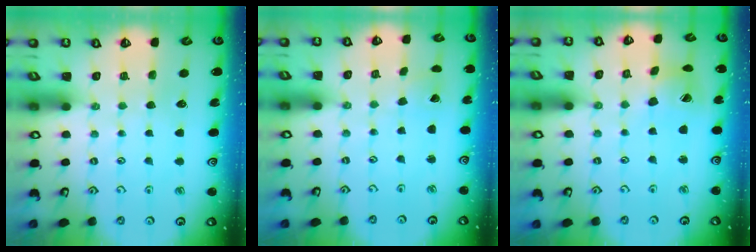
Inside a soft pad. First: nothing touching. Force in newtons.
{"total": 1.2, "press": 1.2, "slide": 0.1}
{"total": 9.0, "press": 8.9, "slide": 0.8}